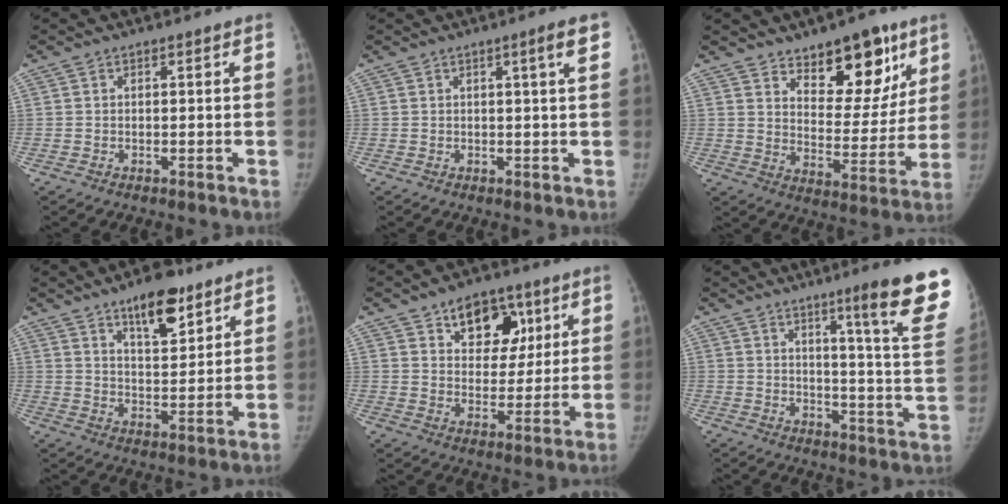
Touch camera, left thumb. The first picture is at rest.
{"total": 3.3, "force": [1.4, -0.2, 2.9], "torque": [-0.043, -0.005, 0.021]}
{"total": 15.2, "force": [9.6, 7.7, 9.0], "torque": [-0.054, -0.069, 0.149]}
{"total": 11.0, "force": [7.2, 4.3, 7.0], "torque": [-0.079, -0.050, 0.116]}
{"total": 12.0, "force": [6.1, 8.1, 6.4], "torque": [-0.041, -0.030, 0.092]}
{"total": 18.2, "force": [11.4, 0.8, 14.2], "torque": [-0.160, -0.076, 0.146]}